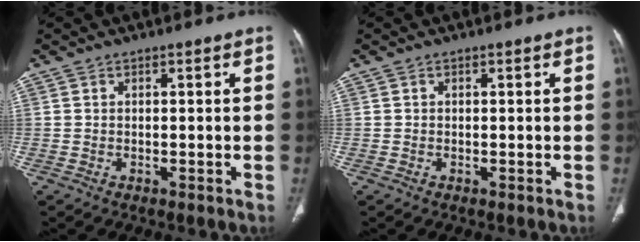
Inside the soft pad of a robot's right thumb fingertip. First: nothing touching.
{"total": 0.0}